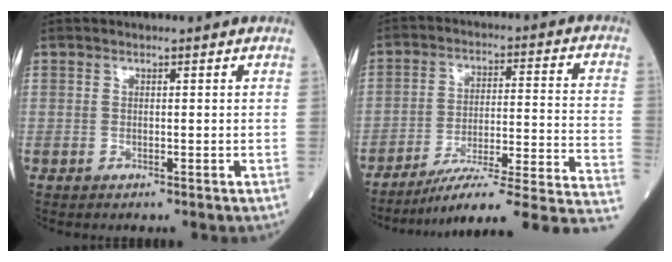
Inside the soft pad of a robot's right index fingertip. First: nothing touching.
{"total": 19.6, "force": [-16.0, 0.1, 11.2], "torque": [-0.095, 0.021, -0.229]}